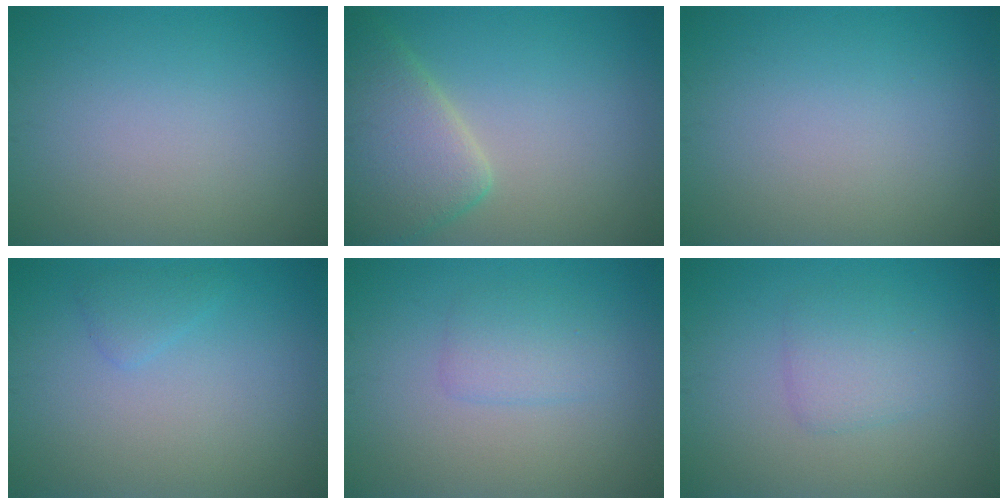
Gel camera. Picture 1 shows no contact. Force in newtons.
{"total": 6.1, "press": 6.1, "slide": 0.4}
{"total": 0.0}
{"total": 1.1, "press": 1.1, "slide": 0.1}
{"total": 1.9, "press": 1.9, "slide": 0.1}
{"total": 2.3, "press": 2.3, "slide": 0.1}